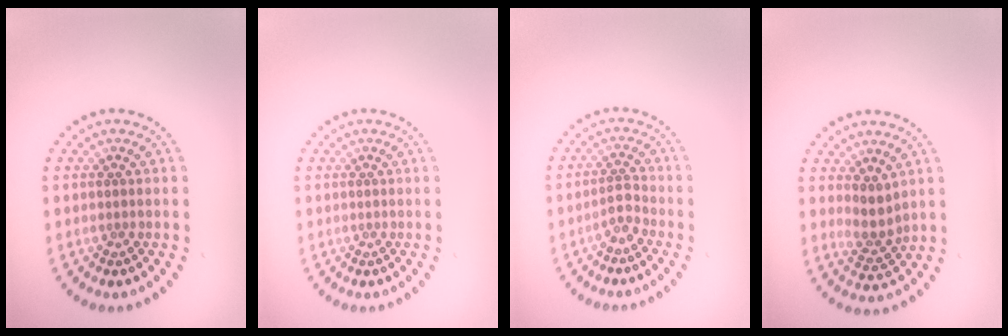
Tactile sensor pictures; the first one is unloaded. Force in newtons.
{"total": 0.0}
{"total": 1.8, "press": 1.5, "slide": 1.1}
{"total": 2.3, "press": 1.8, "slide": 1.3}